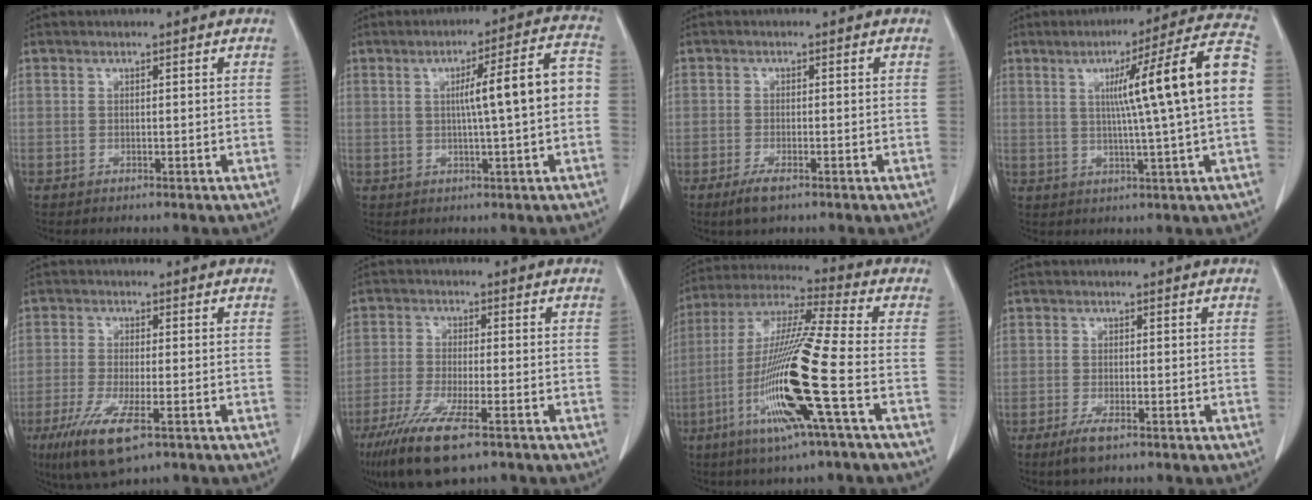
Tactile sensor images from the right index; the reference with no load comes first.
{"total": 9.7, "force": [0.0, 0.2, 9.7], "torque": [-0.135, 0.026, -0.002]}
{"total": 2.8, "force": [-1.8, 0.6, 2.0], "torque": [-0.041, -0.005, -0.032]}
{"total": 15.3, "force": [1.7, -1.4, 15.1], "torque": [-0.214, 0.019, 0.020]}
{"total": 9.4, "force": [-5.1, 1.9, 7.7], "torque": [-0.150, -0.027, -0.085]}
{"total": 10.9, "force": [-6.8, 1.8, 8.3], "torque": [-0.155, -0.028, -0.113]}
{"total": 18.0, "force": [-5.6, -0.9, 17.1], "torque": [-0.348, -0.019, -0.118]}
{"total": 3.2, "force": [-2.0, 0.7, 2.4], "torque": [-0.049, -0.006, -0.036]}